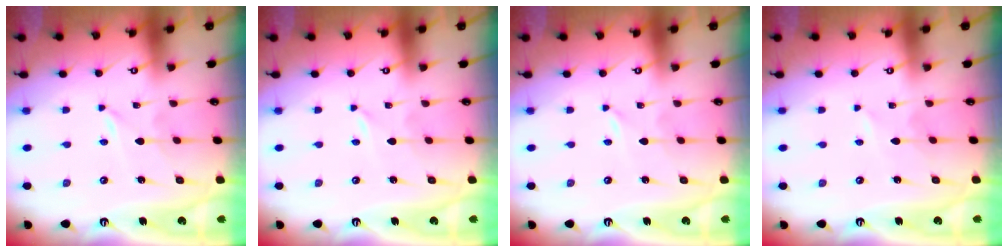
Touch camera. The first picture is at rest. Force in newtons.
{"total": 0.0}
{"total": 0.0}
{"total": 1.7, "press": 1.7, "slide": 0.3}